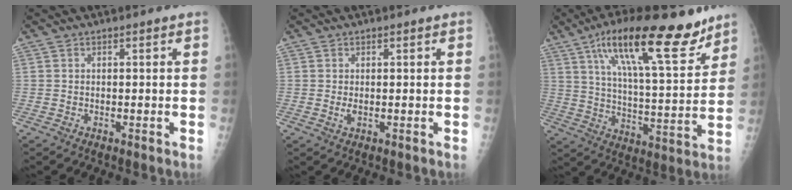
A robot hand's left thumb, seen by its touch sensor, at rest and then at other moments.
{"total": 1.7, "force": [0.2, 0.8, 1.5], "torque": [-0.027, -0.003, 0.006]}
{"total": 22.0, "force": [13.9, 6.2, 15.9], "torque": [-0.233, -0.050, 0.226]}